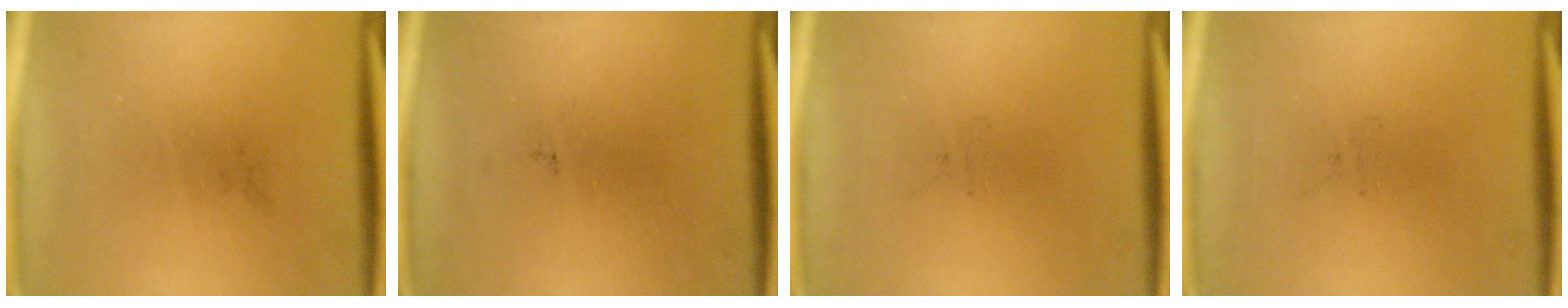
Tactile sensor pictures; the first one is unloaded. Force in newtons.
{"total": 0.0}
{"total": 0.0}
{"total": 0.0}